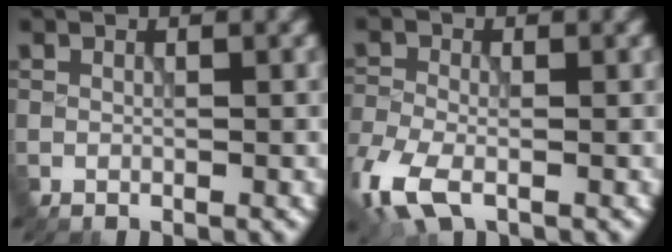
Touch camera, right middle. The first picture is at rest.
{"total": 5.8, "force": [-3.0, 3.0, 3.8], "torque": [-0.096, -0.014, -0.071]}